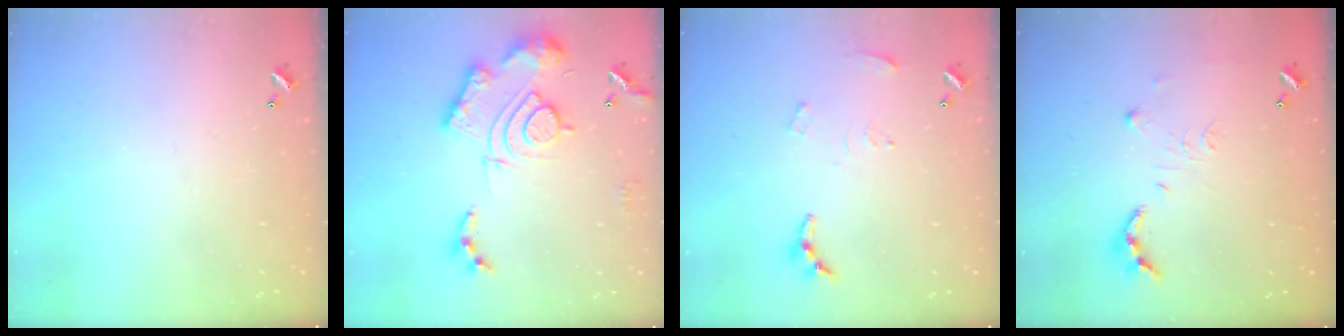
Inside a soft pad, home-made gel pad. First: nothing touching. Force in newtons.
{"total": 19.2, "press": 19.1, "slide": 1.8}
{"total": 6.2, "press": 6.2, "slide": 0.5}
{"total": 8.7, "press": 8.7, "slide": 0.8}